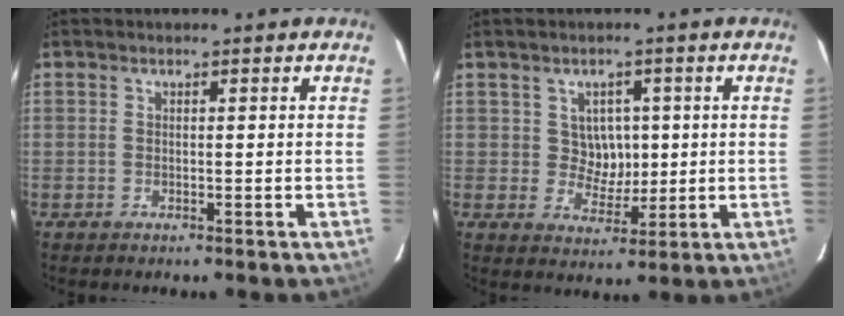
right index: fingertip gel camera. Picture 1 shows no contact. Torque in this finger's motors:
{"motor_torque": [-0.13, 0.03, -0.01, 0.00]}